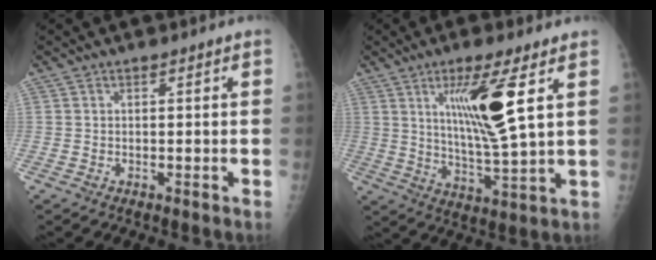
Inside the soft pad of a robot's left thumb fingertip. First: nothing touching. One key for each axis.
{"total": 14.1, "fx": 5.1, "fy": 1.7, "fz": 13.0, "tx": -0.242, "ty": -0.043, "tz": 0.098}